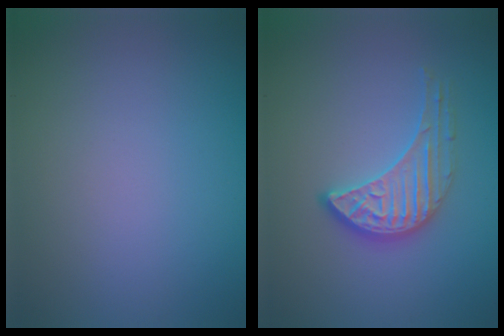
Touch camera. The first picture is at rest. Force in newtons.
{"total": 3.2, "press": 3.1, "slide": 1.0}